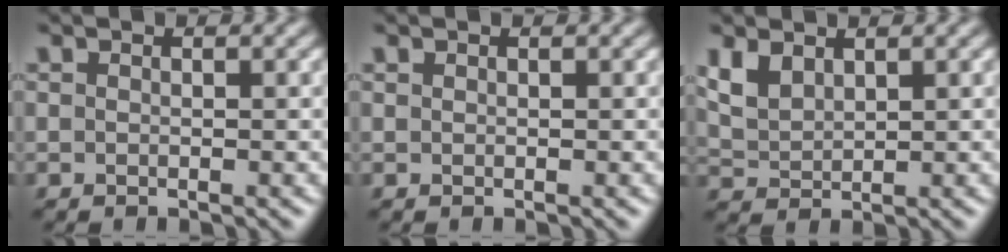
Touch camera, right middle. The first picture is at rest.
{"total": 0.0}
{"total": 2.9, "force": [1.7, 1.6, 1.6], "torque": [-0.042, 0.000, 0.039]}